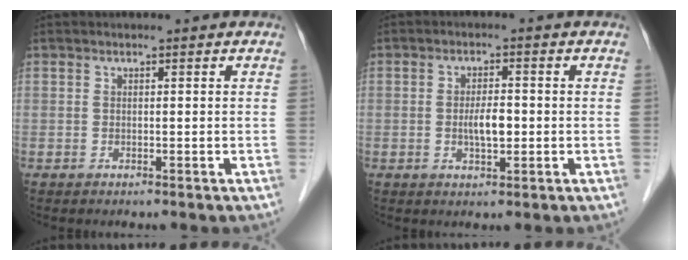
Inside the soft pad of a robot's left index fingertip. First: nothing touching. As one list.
[{"total": 3.7, "force": [-0.5, 1.2, 3.4], "torque": [-0.063, -0.001, -0.009]}]